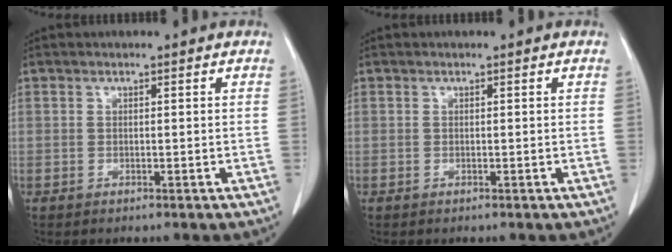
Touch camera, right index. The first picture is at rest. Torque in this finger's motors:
{"motor_torque": [0.00, 0.00, 0.00, 0.00]}